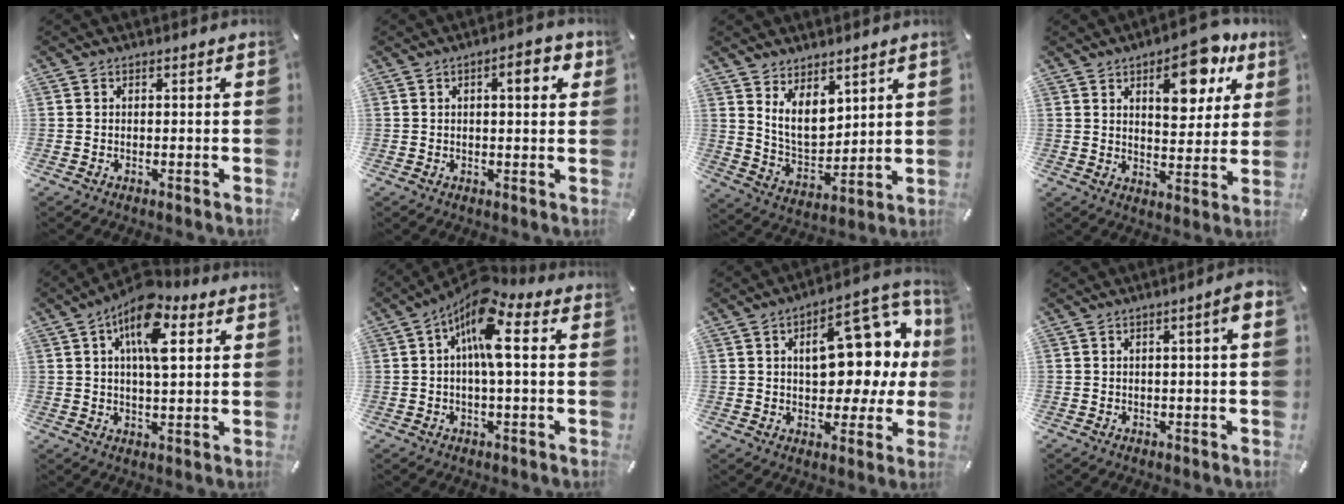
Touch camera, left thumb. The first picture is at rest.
{"total": 5.7, "force": [2.1, 1.9, 4.9], "torque": [-0.059, -0.007, 0.026]}
{"total": 8.9, "force": [5.6, 5.7, 3.9], "torque": [-0.084, -0.040, 0.106]}
{"total": 14.0, "force": [7.6, 7.0, 9.6], "torque": [-0.112, -0.033, 0.122]}
{"total": 12.6, "force": [5.6, 5.5, 9.8], "torque": [-0.165, -0.008, 0.096]}
{"total": 12.0, "force": [3.0, 4.4, 10.7], "torque": [-0.175, -0.009, 0.052]}
{"total": 19.9, "force": [5.1, 10.8, 15.9], "torque": [-0.204, -0.025, 0.082]}
{"total": 4.2, "force": [0.7, 0.5, 4.1], "torque": [-0.065, -0.002, 0.009]}